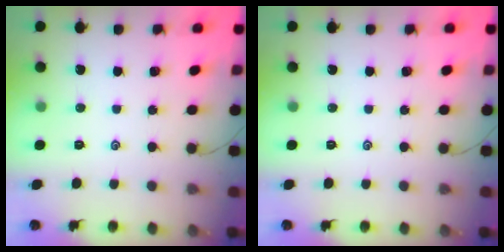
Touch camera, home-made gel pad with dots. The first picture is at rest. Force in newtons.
{"total": 0.0}